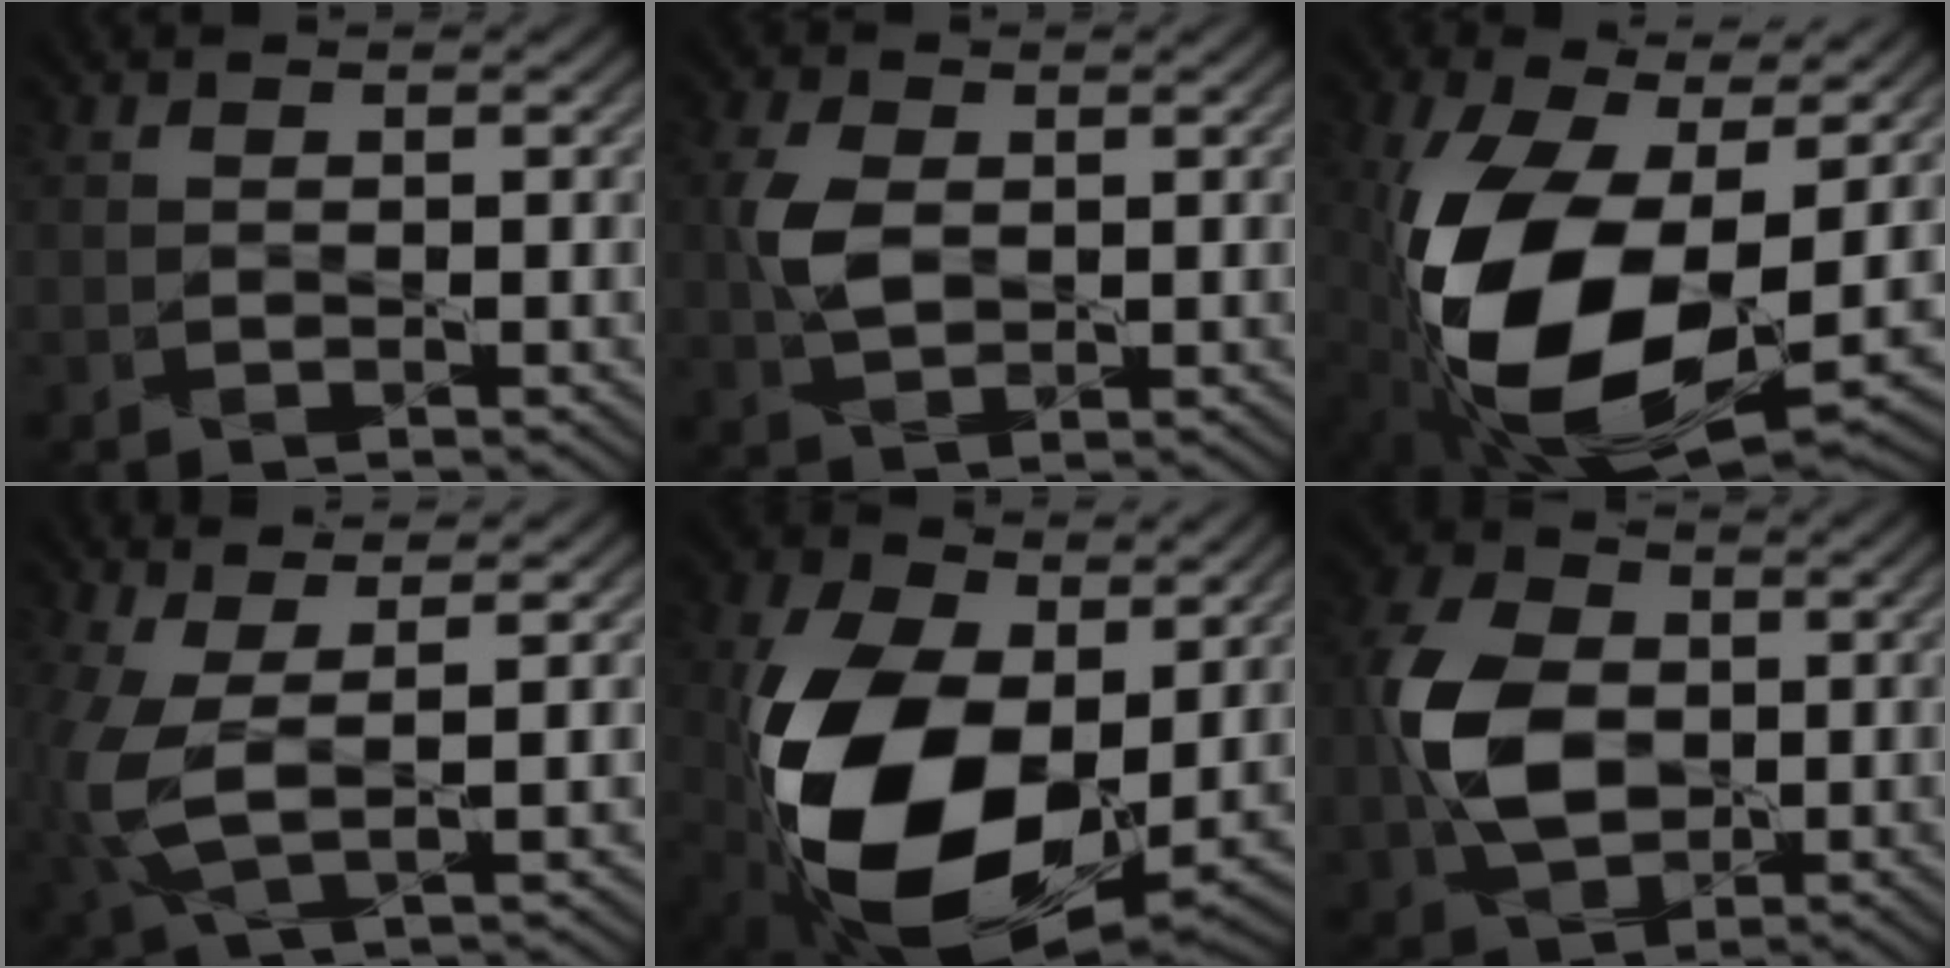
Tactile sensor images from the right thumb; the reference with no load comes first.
{"total": 4.6, "force": [0.5, 2.8, 3.6], "torque": [-0.093, 0.003, 0.012]}
{"total": 17.4, "force": [-2.0, 9.6, 14.4], "torque": [-0.304, -0.028, -0.029]}
{"total": 7.5, "force": [0.3, 3.3, 6.7], "torque": [-0.176, -0.003, 0.004]}
{"total": 17.7, "force": [-1.3, 11.1, 13.7], "torque": [-0.299, -0.029, -0.022]}
{"total": 10.6, "force": [-0.1, 7.5, 7.5], "torque": [-0.191, 0.001, -0.007]}